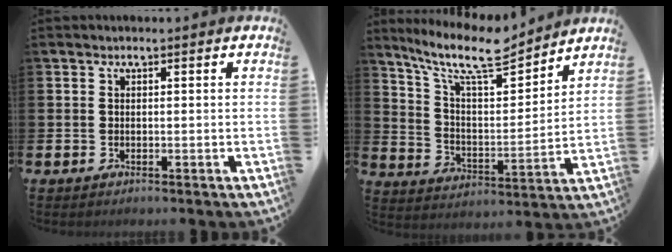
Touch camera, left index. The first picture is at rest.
{"total": 10.7, "force": [9.1, 2.2, 5.1], "torque": [-0.115, -0.057, 0.155]}